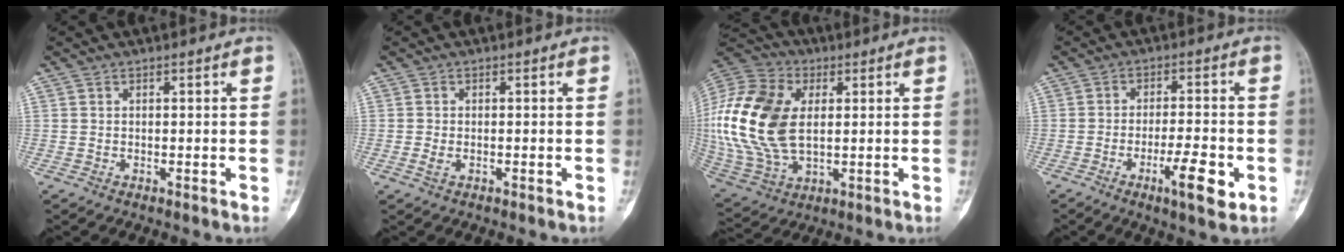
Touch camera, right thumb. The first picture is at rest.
{"total": 1.4, "force": [-0.5, 0.8, 1.1], "torque": [-0.026, 0.002, -0.009]}
{"total": 22.0, "force": [2.6, 13.8, 16.9], "torque": [-0.365, -0.005, 0.051]}
{"total": 8.3, "force": [-3.3, 2.0, 7.3], "torque": [-0.116, 0.010, -0.050]}